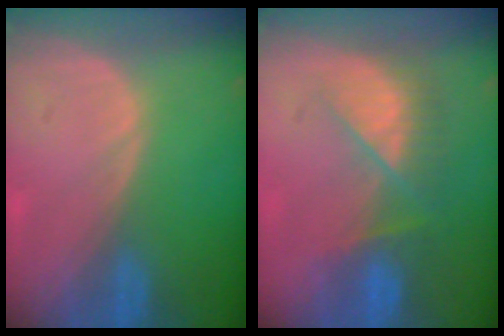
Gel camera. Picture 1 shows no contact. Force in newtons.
{"total": 7.8, "press": 7.1, "slide": 3.1}